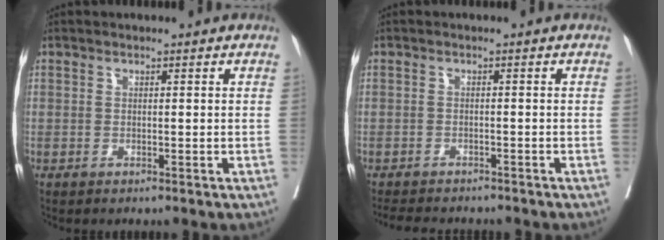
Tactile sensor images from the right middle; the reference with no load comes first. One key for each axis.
{"total": 7.0, "fx": -6.3, "fy": 2.0, "fz": 2.3, "tx": -0.036, "ty": -0.008, "tz": -0.089}